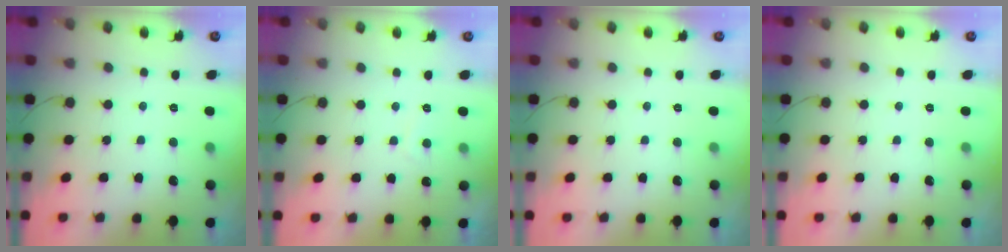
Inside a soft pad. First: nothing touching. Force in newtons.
{"total": 0.7, "press": 0.5, "slide": 0.5}
{"total": 0.0}
{"total": 0.0}